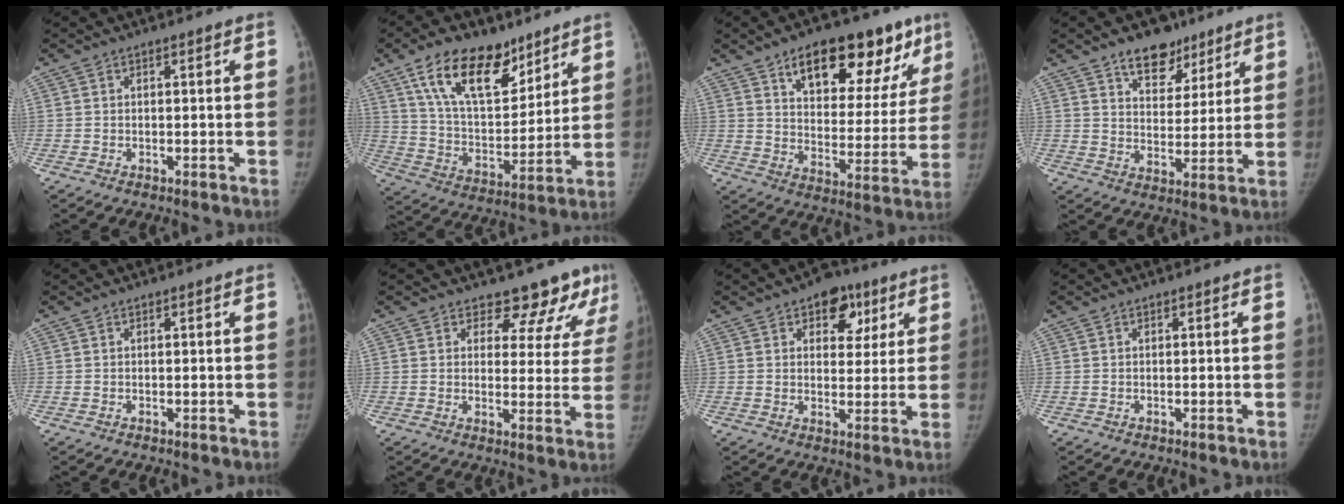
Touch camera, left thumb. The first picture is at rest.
{"total": 18.7, "force": [11.8, 9.6, 11.0], "torque": [-0.145, -0.057, 0.212]}
{"total": 22.0, "force": [12.7, 10.6, 14.5], "torque": [-0.149, -0.030, 0.187]}
{"total": 10.0, "force": [7.0, 5.9, 4.1], "torque": [-0.026, -0.040, 0.113]}
{"total": 0.0}
{"total": 9.9, "force": [8.4, 4.8, 2.1], "torque": [0.026, -0.053, 0.081]}
{"total": 8.5, "force": [4.4, 5.6, 4.7], "torque": [-0.020, -0.013, 0.057]}
{"total": 0.0}